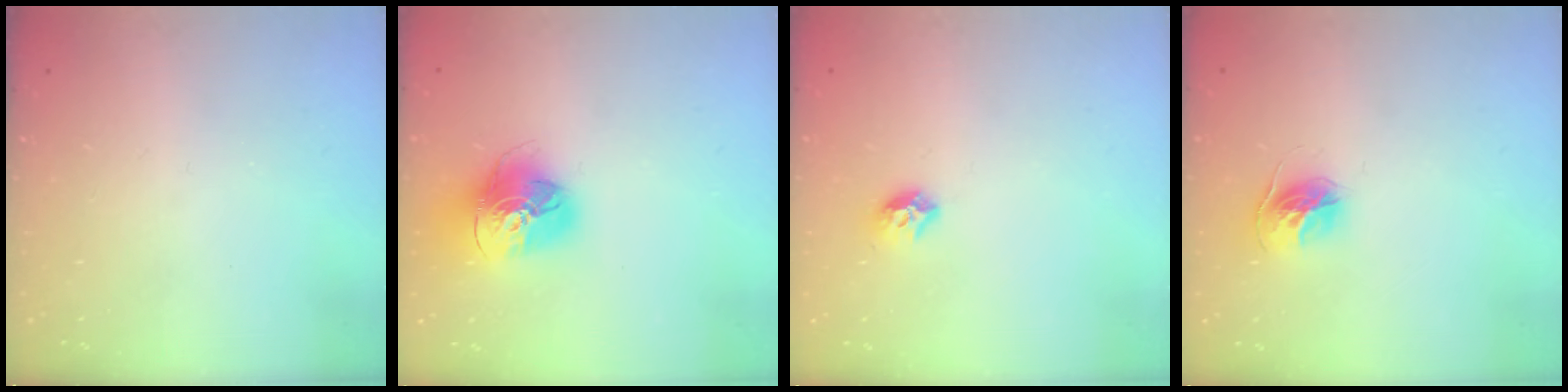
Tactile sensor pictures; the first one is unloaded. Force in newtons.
{"total": 15.3, "press": 15.3, "slide": 1.5}
{"total": 7.9, "press": 7.8, "slide": 1.0}
{"total": 11.1, "press": 11.1, "slide": 0.9}